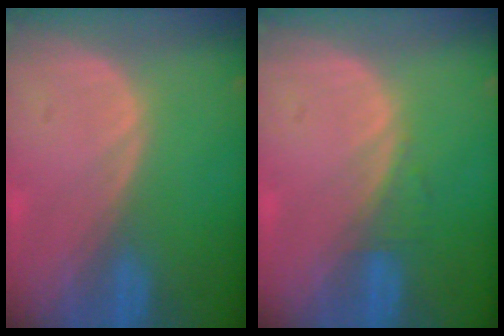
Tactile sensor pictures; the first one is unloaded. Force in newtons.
{"total": 1.2, "press": 1.2, "slide": 0.1}